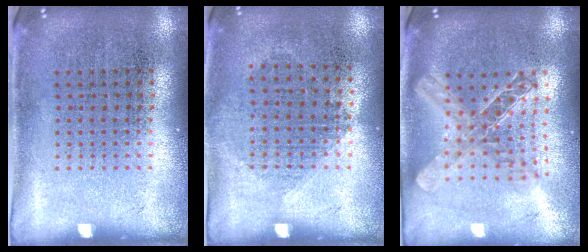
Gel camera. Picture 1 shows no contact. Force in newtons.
{"total": 1.0, "press": 0.9, "slide": 0.4}
{"total": 2.0, "press": 1.7, "slide": 1.0}